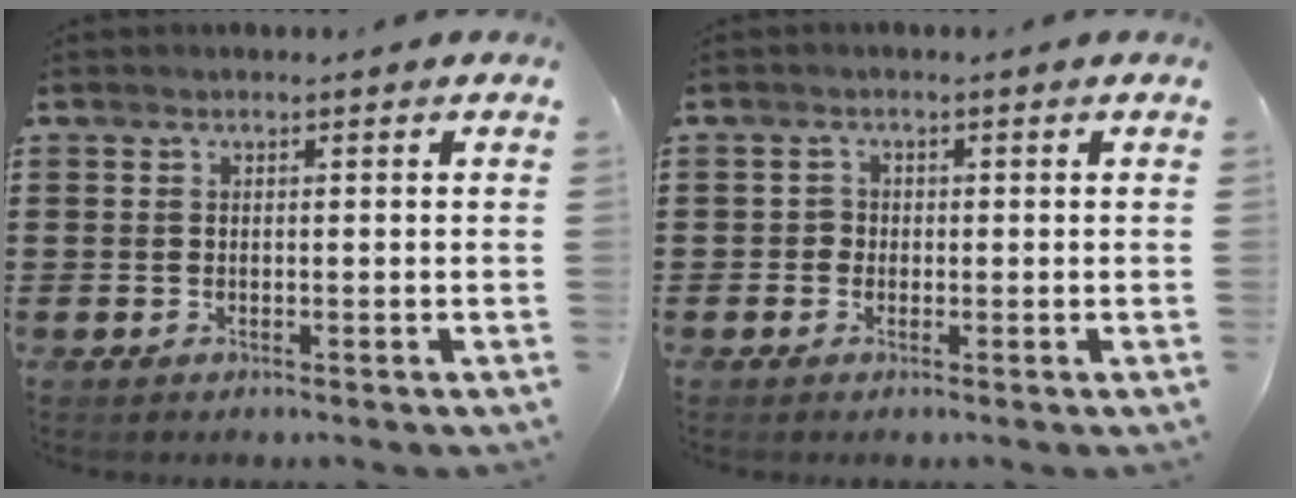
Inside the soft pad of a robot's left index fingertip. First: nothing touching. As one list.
[{"total": 1.2, "force": [-0.2, 1.1, 0.4], "torque": [-0.012, 0.004, -0.007]}]